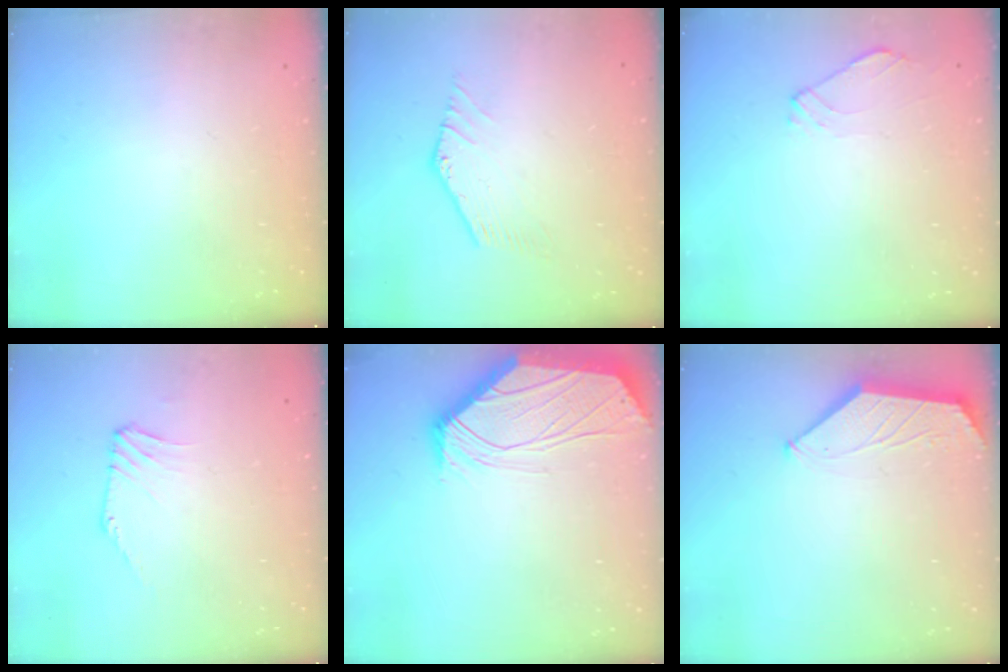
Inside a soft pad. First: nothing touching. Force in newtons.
{"total": 0.5, "press": 0.3, "slide": 0.4}
{"total": 2.5, "press": 2.4, "slide": 0.7}
{"total": 0.0}
{"total": 0.9, "press": 0.8, "slide": 0.4}
{"total": 1.8, "press": 1.8, "slide": 0.2}